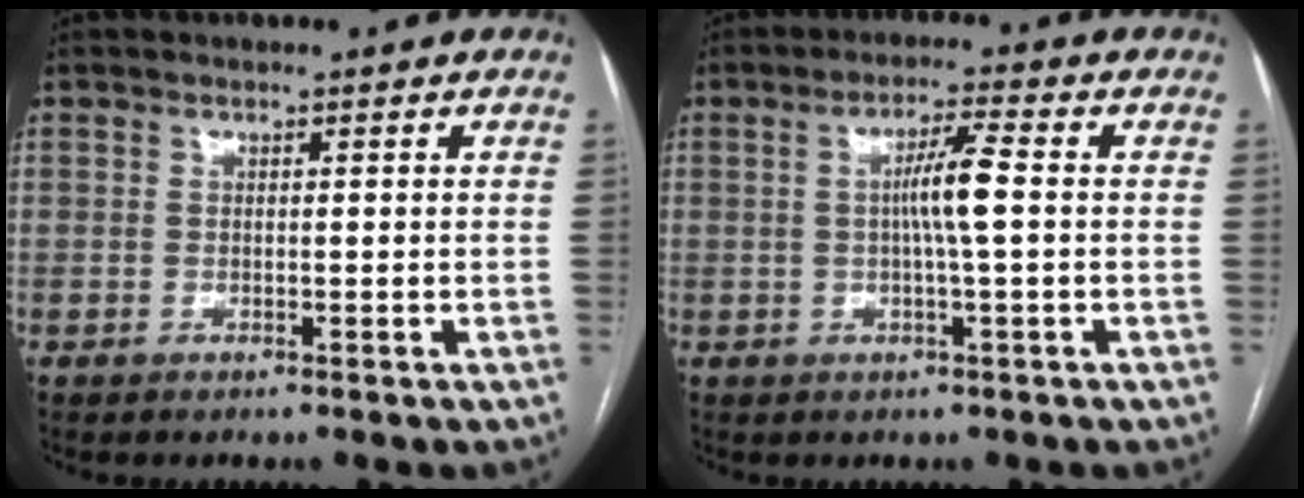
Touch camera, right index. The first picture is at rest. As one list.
[{"total": 5.5, "force": [0.1, -0.3, 5.5], "torque": [-0.100, 0.005, 0.001]}]